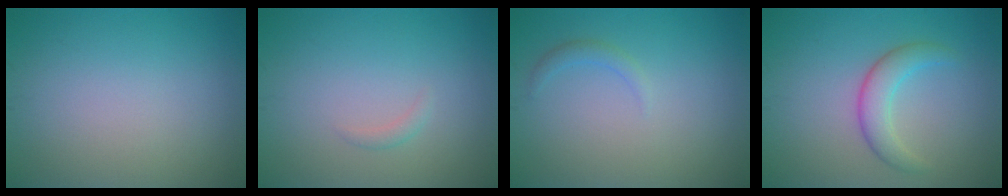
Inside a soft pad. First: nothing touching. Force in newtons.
{"total": 0.7, "press": 0.7, "slide": 0.0}
{"total": 1.0, "press": 1.0, "slide": 0.0}
{"total": 3.0, "press": 3.0, "slide": 0.2}